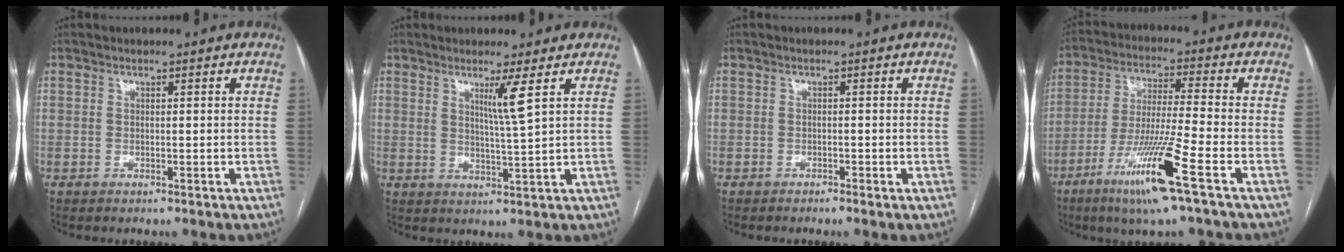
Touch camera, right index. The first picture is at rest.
{"total": 4.4, "force": [2.1, -1.3, 3.6], "torque": [-0.064, -0.017, 0.040]}
{"total": 0.8, "force": [-0.6, 0.0, 0.5], "torque": [-0.010, 0.001, -0.010]}
{"total": 13.3, "force": [-6.7, -0.9, 11.4], "torque": [-0.228, -0.028, -0.126]}